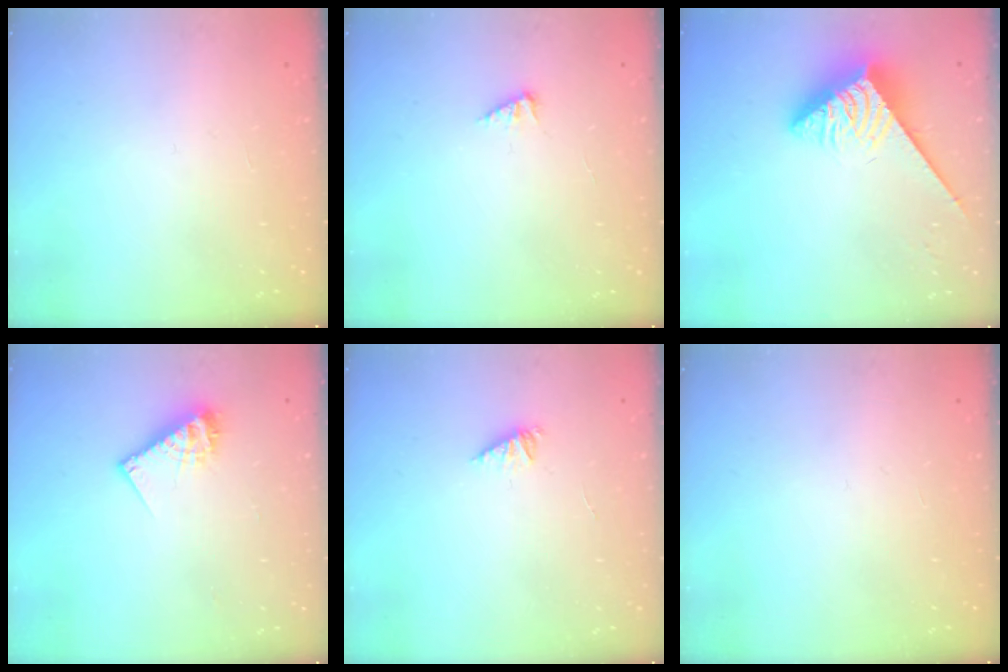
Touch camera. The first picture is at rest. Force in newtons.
{"total": 2.5, "press": 2.5, "slide": 0.3}
{"total": 3.8, "press": 3.7, "slide": 0.7}
{"total": 9.7, "press": 9.7, "slide": 0.5}
{"total": 2.1, "press": 2.0, "slide": 0.4}
{"total": 0.0}